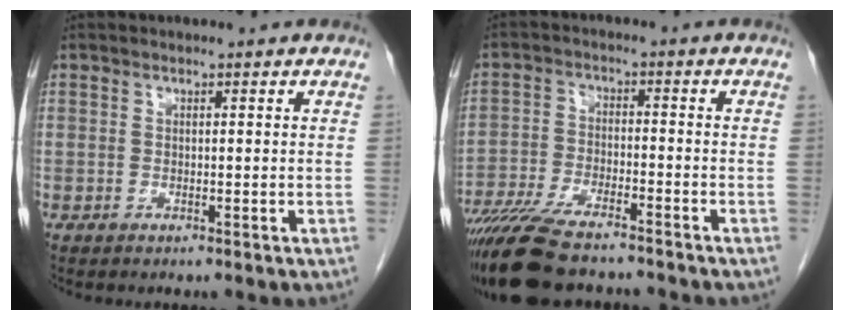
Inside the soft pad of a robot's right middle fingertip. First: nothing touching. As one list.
[{"total": 13.1, "force": [-11.1, 2.4, 6.6], "torque": [-0.119, -0.024, -0.184]}]